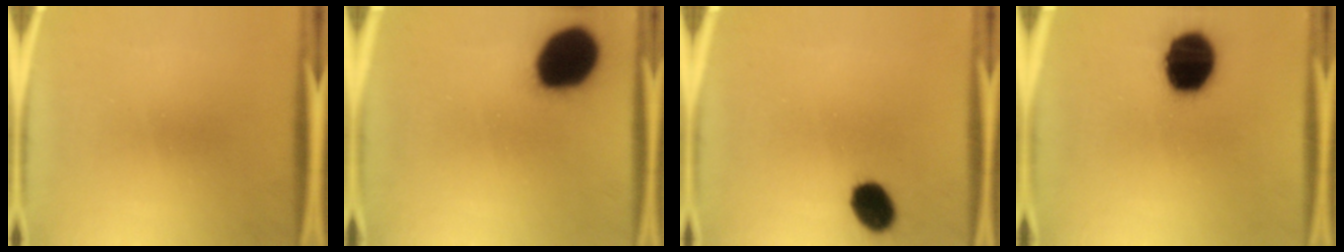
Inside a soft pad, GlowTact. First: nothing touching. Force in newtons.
{"total": 19.3}
{"total": 7.7}
{"total": 18.6}